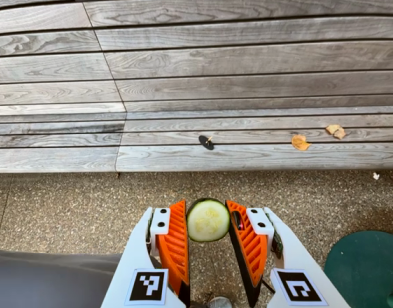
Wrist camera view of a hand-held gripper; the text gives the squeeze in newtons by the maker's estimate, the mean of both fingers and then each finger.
{"total": 7.5, "left": 7.4, "right": 7.6}